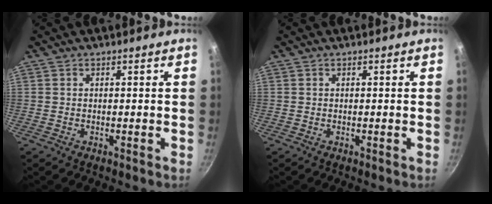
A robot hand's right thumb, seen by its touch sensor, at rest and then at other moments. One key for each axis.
{"total": 0.0}